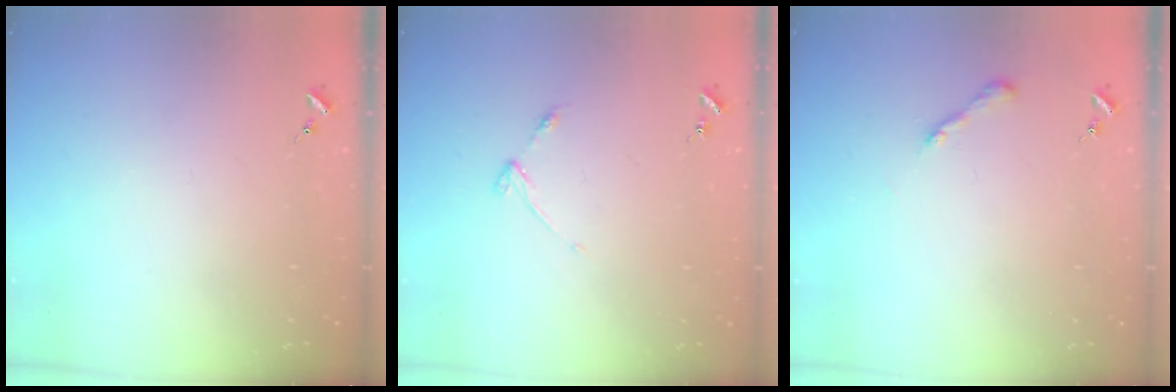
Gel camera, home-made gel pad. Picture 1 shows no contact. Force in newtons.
{"total": 2.9, "press": 2.8, "slide": 0.4}
{"total": 4.0, "press": 4.0, "slide": 0.4}